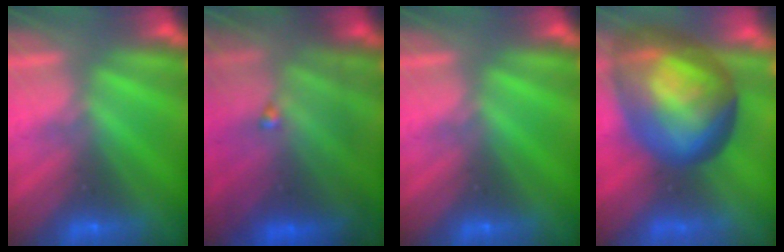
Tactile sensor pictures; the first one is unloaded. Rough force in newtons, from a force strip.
{"total": 9.8}
{"total": 0.0}
{"total": 7.5}